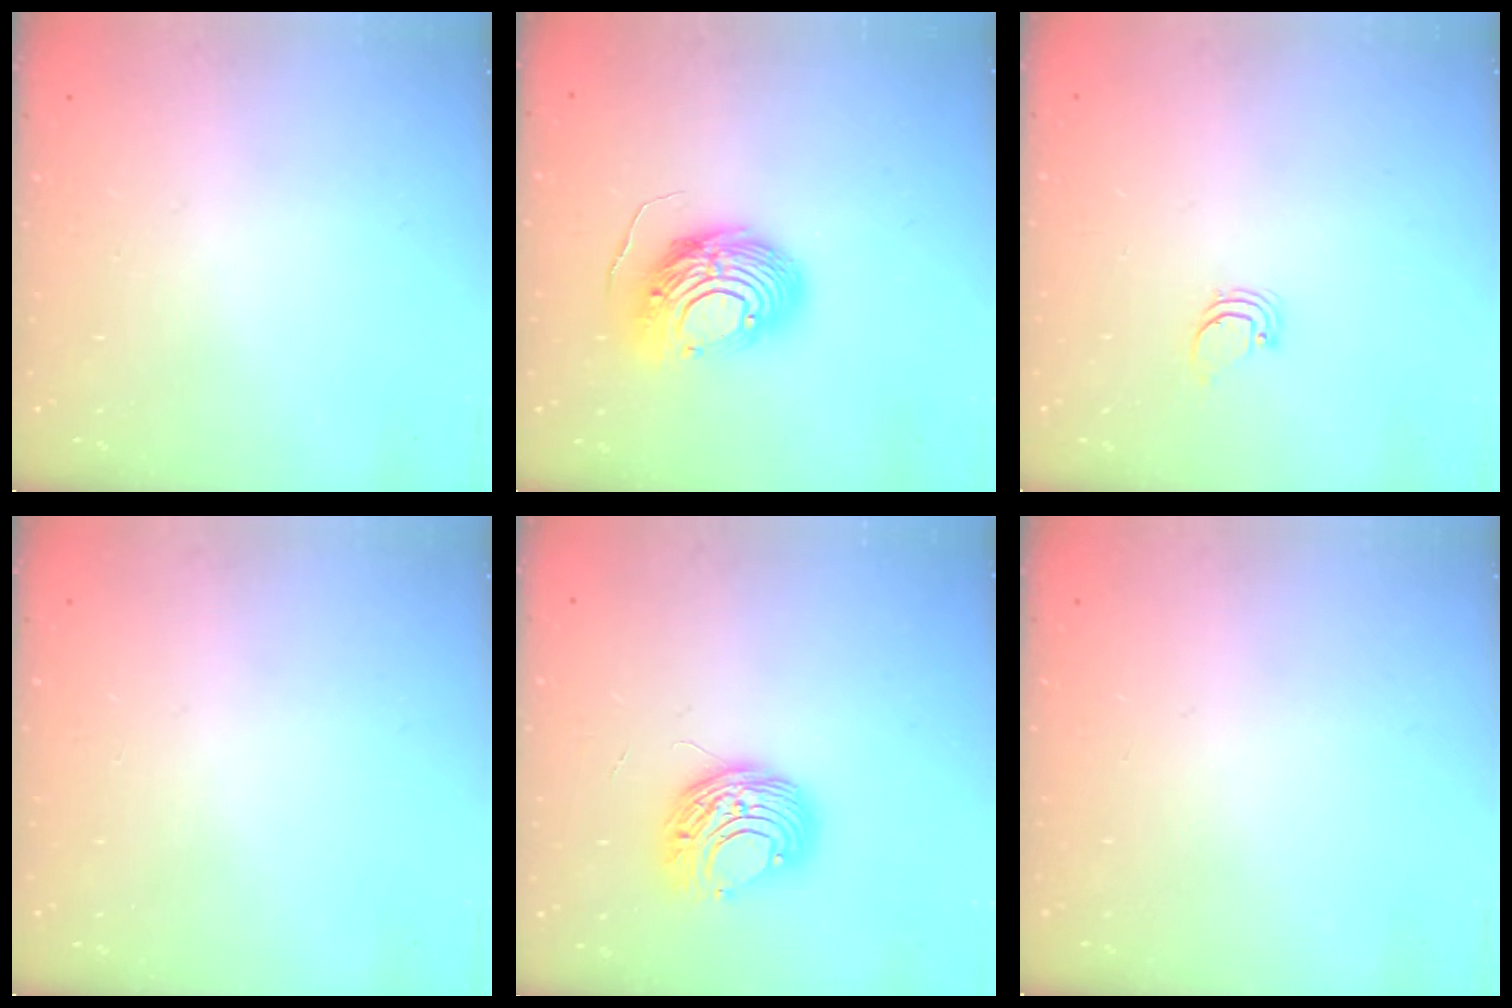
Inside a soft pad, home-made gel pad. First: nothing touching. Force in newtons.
{"total": 12.4, "press": 12.3, "slide": 1.1}
{"total": 0.9, "press": 0.9, "slide": 0.0}
{"total": 0.0}
{"total": 9.0, "press": 8.9, "slide": 0.5}
{"total": 0.0}